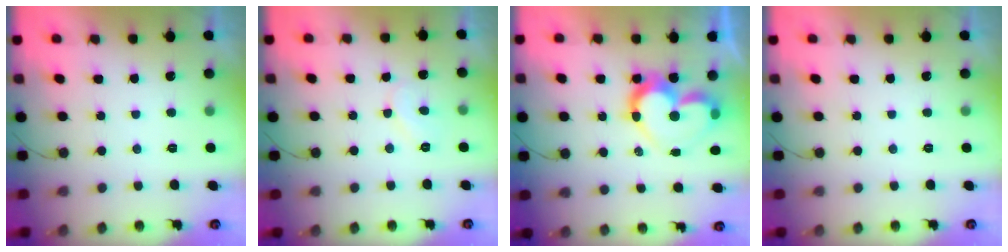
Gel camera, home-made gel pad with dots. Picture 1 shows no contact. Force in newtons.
{"total": 5.7, "press": 5.6, "slide": 0.6}
{"total": 15.4, "press": 15.3, "slide": 1.6}
{"total": 0.0}